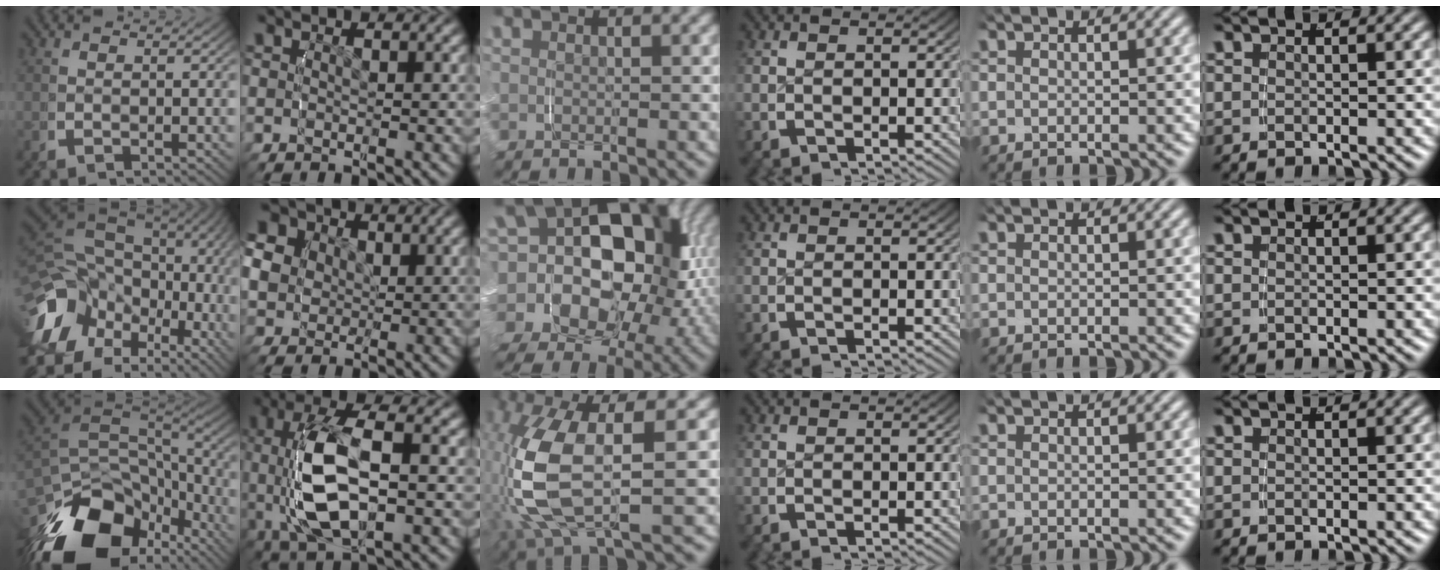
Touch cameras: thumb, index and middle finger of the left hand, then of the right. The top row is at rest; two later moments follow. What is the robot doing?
{"motion": "grasp_and_lifting", "object": "knife"}